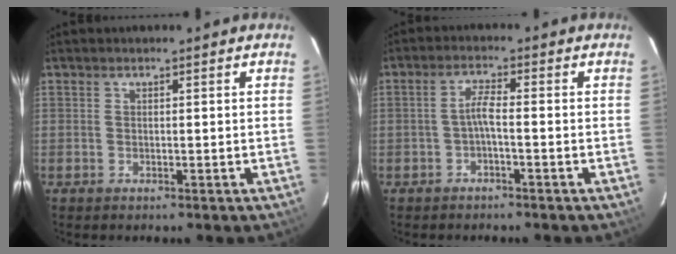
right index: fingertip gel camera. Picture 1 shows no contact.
{"total": 2.1, "force": [-0.9, 0.0, 1.9], "torque": [-0.039, 0.005, -0.018]}